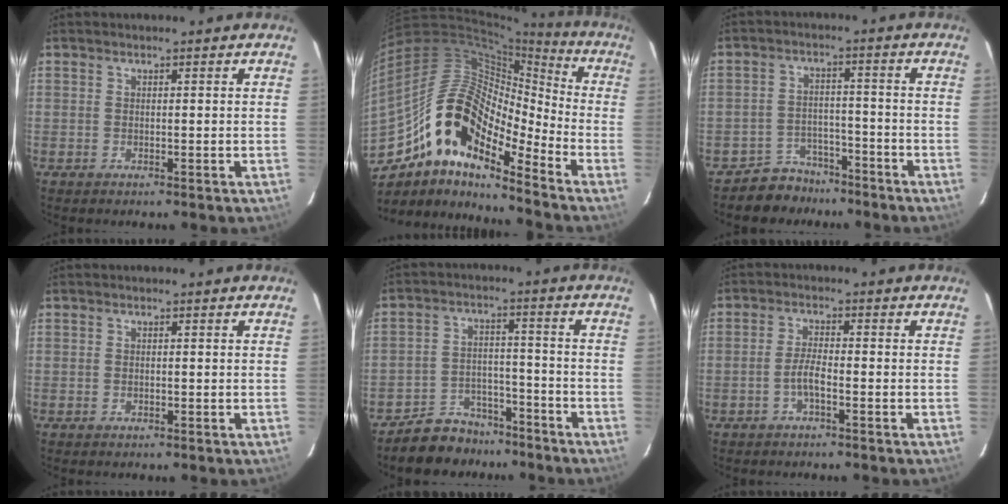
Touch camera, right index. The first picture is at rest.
{"total": 18.2, "force": [-11.8, 7.0, 12.0], "torque": [-0.204, -0.001, -0.239]}
{"total": 6.8, "force": [-5.4, 4.1, -0.1], "torque": [-0.010, 0.028, -0.081]}
{"total": 0.6, "force": [-0.2, 0.5, 0.4], "torque": [-0.006, 0.001, -0.002]}
{"total": 9.3, "force": [-7.8, 5.0, 1.1], "torque": [-0.039, 0.031, -0.111]}
{"total": 3.2, "force": [-1.6, 0.6, 2.8], "torque": [-0.062, 0.006, -0.032]}